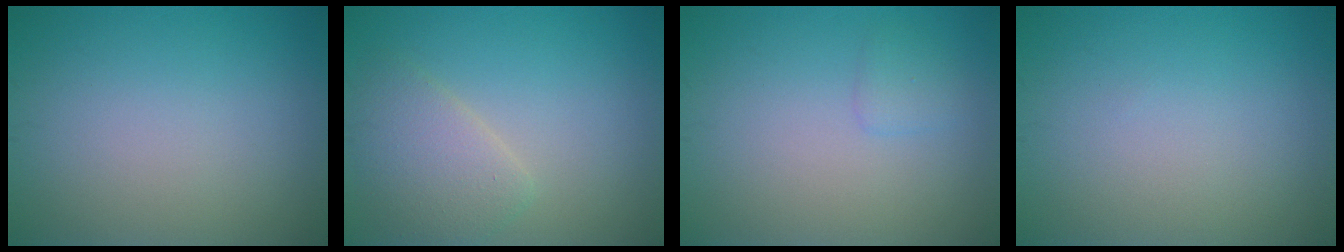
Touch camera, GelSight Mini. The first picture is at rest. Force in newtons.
{"total": 3.5, "press": 3.5, "slide": 0.2}
{"total": 1.0, "press": 1.0, "slide": 0.1}
{"total": 0.0}